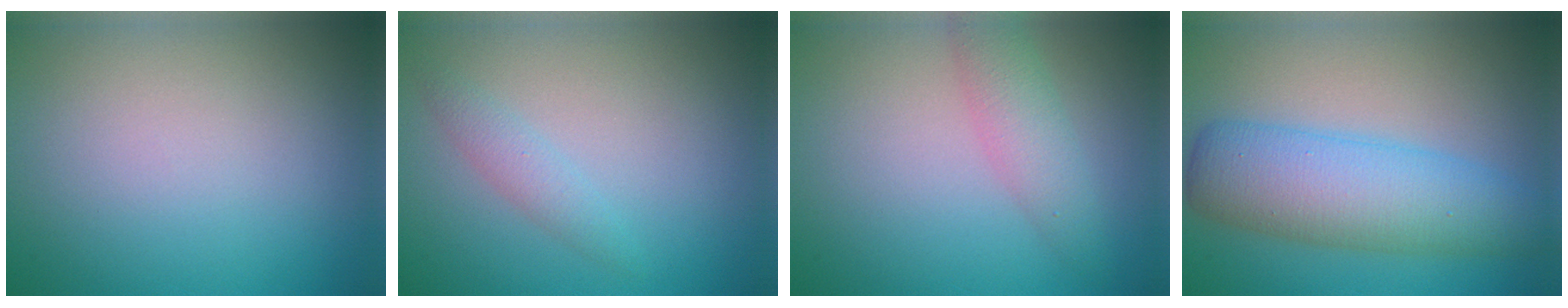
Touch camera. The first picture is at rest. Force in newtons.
{"total": 1.5, "press": 1.5, "slide": 0.0}
{"total": 2.8, "press": 2.8, "slide": 0.2}
{"total": 7.6, "press": 7.6, "slide": 0.1}